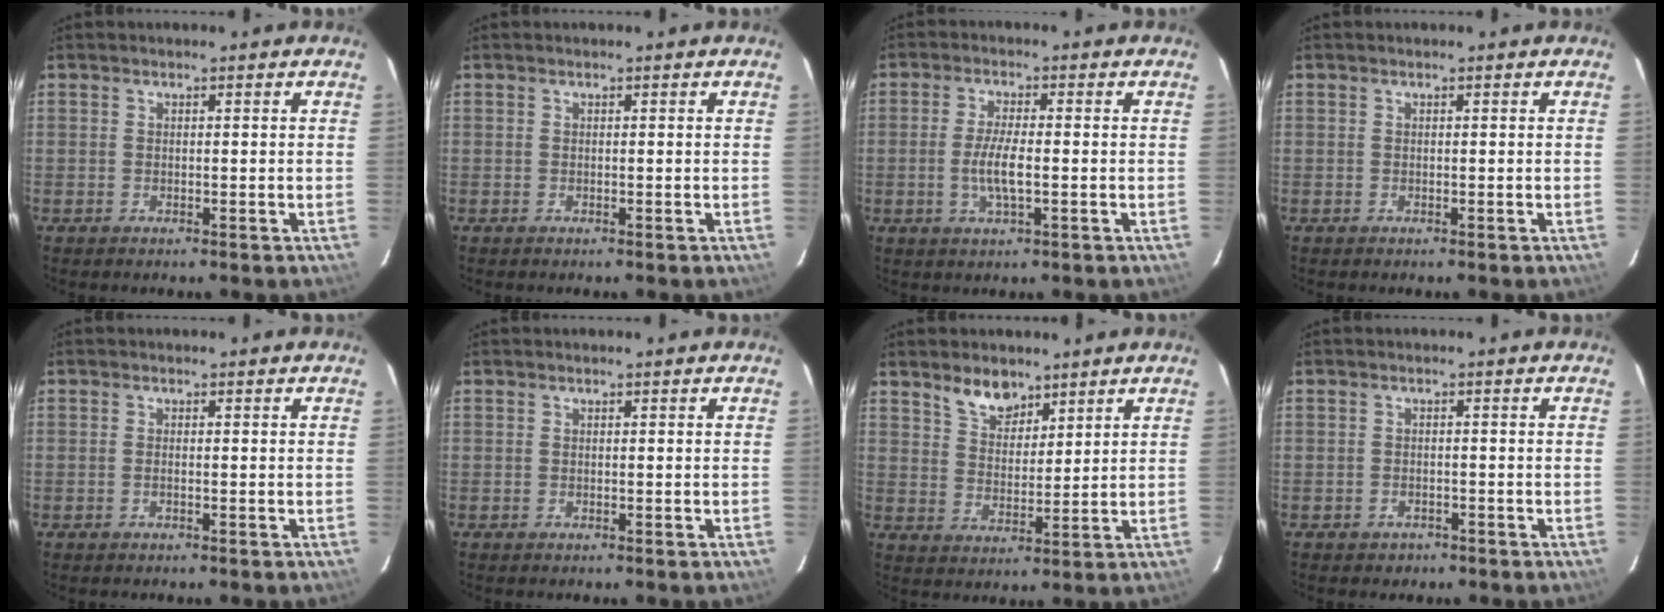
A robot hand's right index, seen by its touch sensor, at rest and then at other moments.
{"total": 0.0}
{"total": 5.3, "force": [-1.0, 1.2, 5.0], "torque": [-0.098, -0.006, -0.017]}
{"total": 0.0}
{"total": 0.6, "force": [-0.2, 0.1, 0.6], "torque": [-0.013, 0.001, -0.005]}
{"total": 0.0}
{"total": 6.3, "force": [4.8, 3.1, 2.7], "torque": [-0.042, 0.006, 0.091]}
{"total": 2.5, "force": [-1.6, 1.9, 0.3], "torque": [-0.014, 0.003, -0.017]}